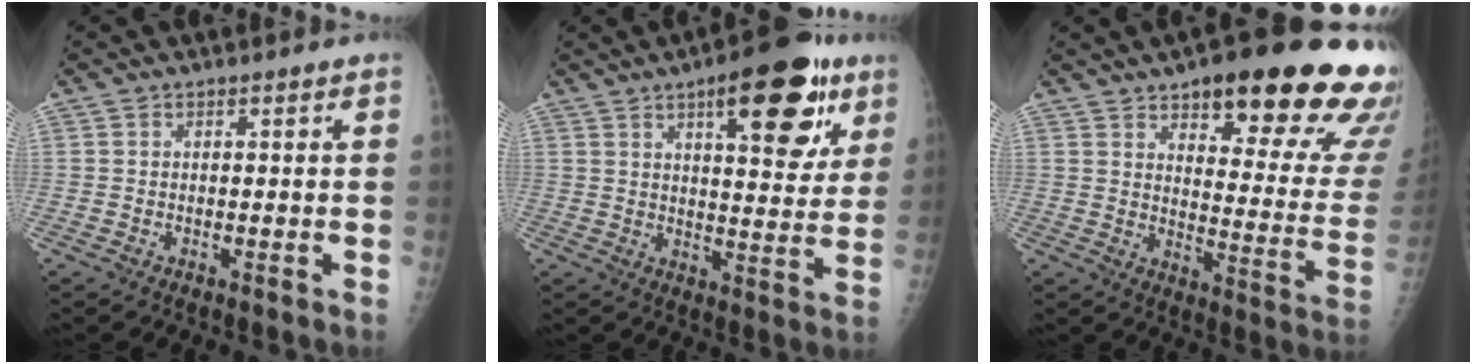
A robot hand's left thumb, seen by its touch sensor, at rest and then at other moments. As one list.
[{"total": 18.1, "force": [8.9, 6.9, 14.2], "torque": [-0.153, -0.025, 0.119]}, {"total": 25.7, "force": [15.6, 8.0, 18.8], "torque": [-0.193, -0.063, 0.202]}]